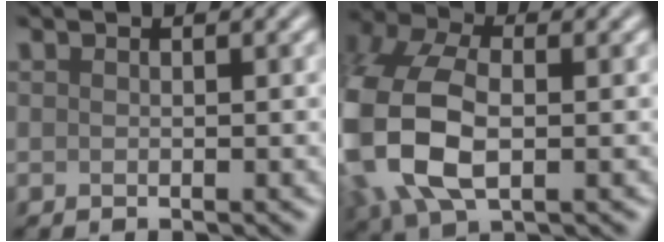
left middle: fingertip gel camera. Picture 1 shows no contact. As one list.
[{"total": 13.1, "force": [-1.9, 8.3, 9.9], "torque": [-0.267, -0.021, -0.033]}]